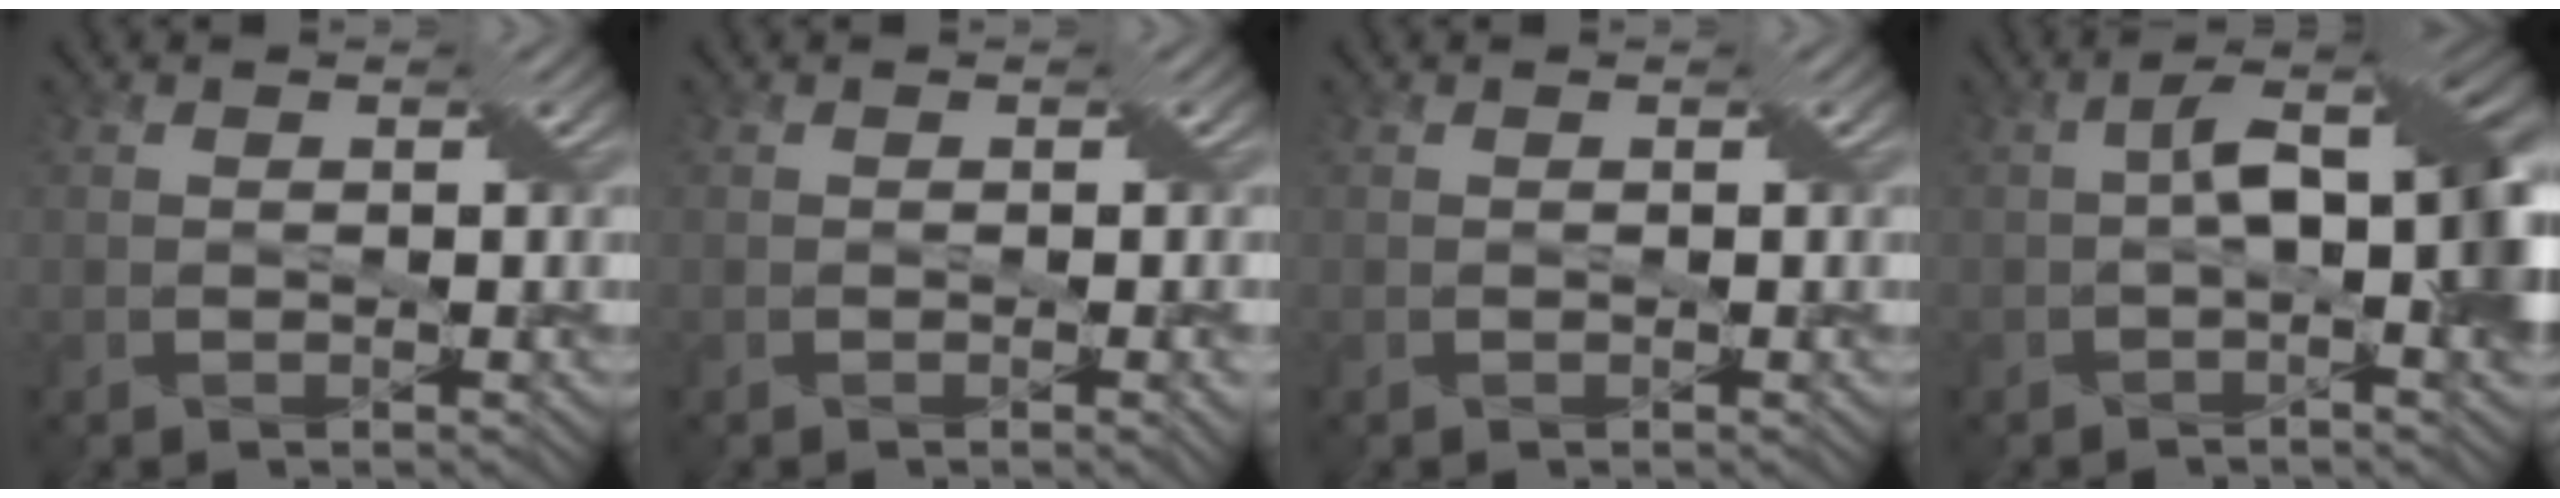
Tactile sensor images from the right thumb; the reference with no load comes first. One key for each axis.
{"total": 1.4, "fx": -0.2, "fy": 0.1, "fz": 1.4, "tx": -0.020, "ty": 0.000, "tz": -0.002}
{"total": 0.0}
{"total": 9.4, "fx": 0.1, "fy": 3.9, "fz": 8.6, "tx": -0.139, "ty": 0.008, "tz": 0.000}